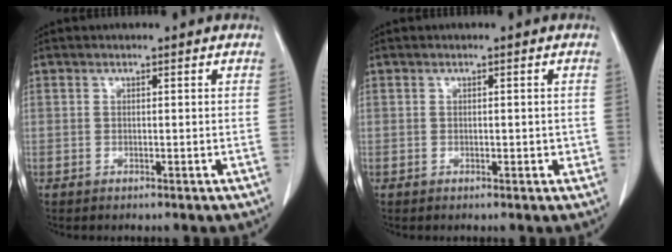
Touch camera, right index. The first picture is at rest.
{"total": 1.5, "force": [-0.2, 0.9, 1.2], "torque": [-0.015, 0.001, 0.000]}